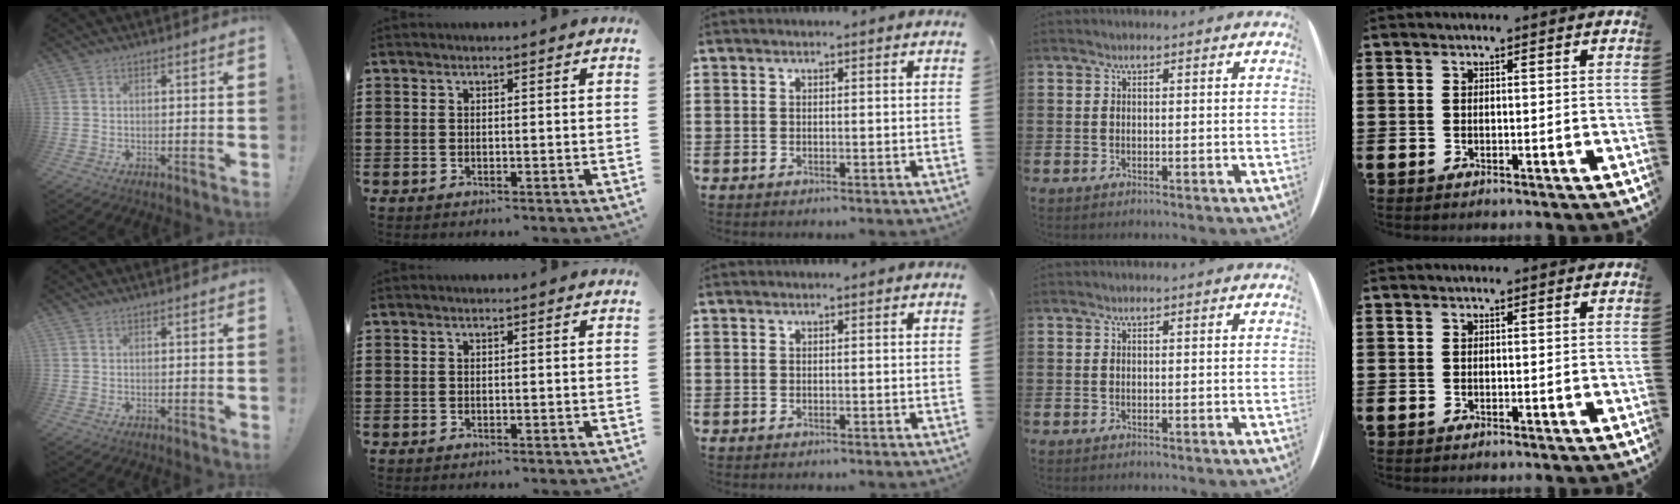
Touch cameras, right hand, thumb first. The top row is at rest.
{}